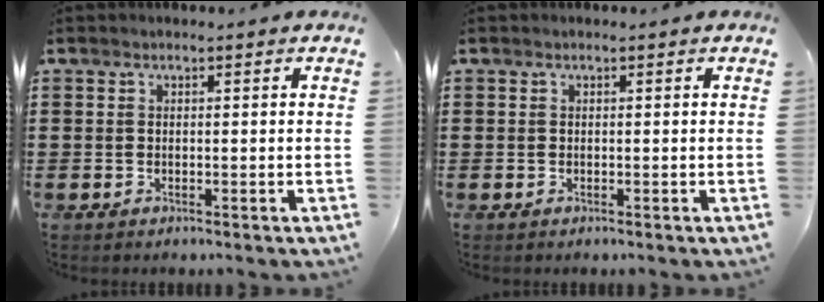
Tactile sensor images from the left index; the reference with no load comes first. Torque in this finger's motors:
{"motor_torque": [0.00, 0.00, 0.00, 0.00]}